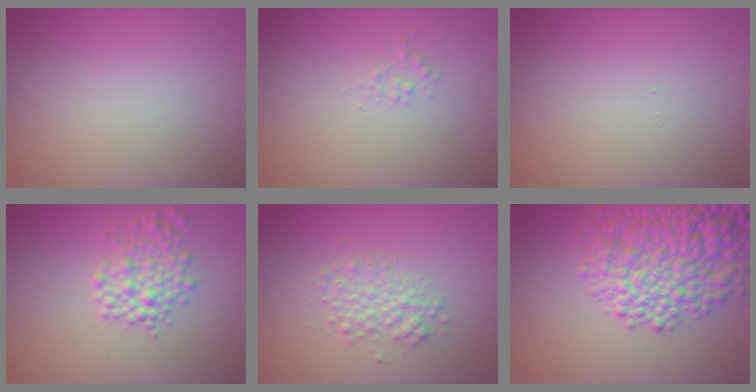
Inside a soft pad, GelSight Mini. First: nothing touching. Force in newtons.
{"total": 0.7, "press": 0.7, "slide": 0.0}
{"total": 0.0}
{"total": 3.6, "press": 3.6, "slide": 0.0}
{"total": 2.6, "press": 2.6, "slide": 0.0}
{"total": 11.7, "press": 11.7, "slide": 0.5}